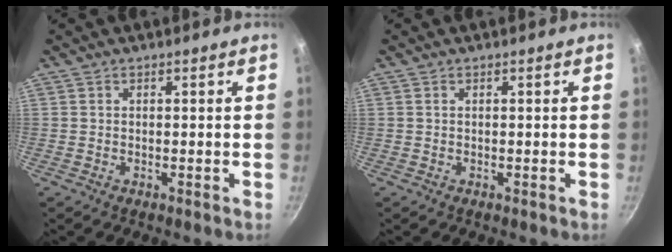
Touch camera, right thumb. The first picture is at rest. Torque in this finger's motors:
{"motor_torque": [-0.02, 0.19, 0.28, -0.12, -0.01]}